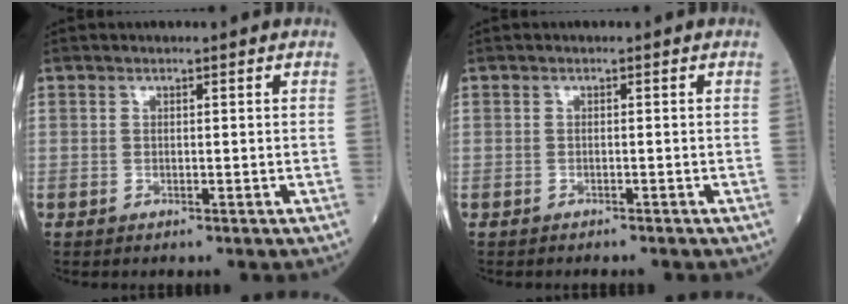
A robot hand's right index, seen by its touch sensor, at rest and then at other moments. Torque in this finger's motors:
{"motor_torque": [-0.30, -0.24, -0.03, -0.04]}